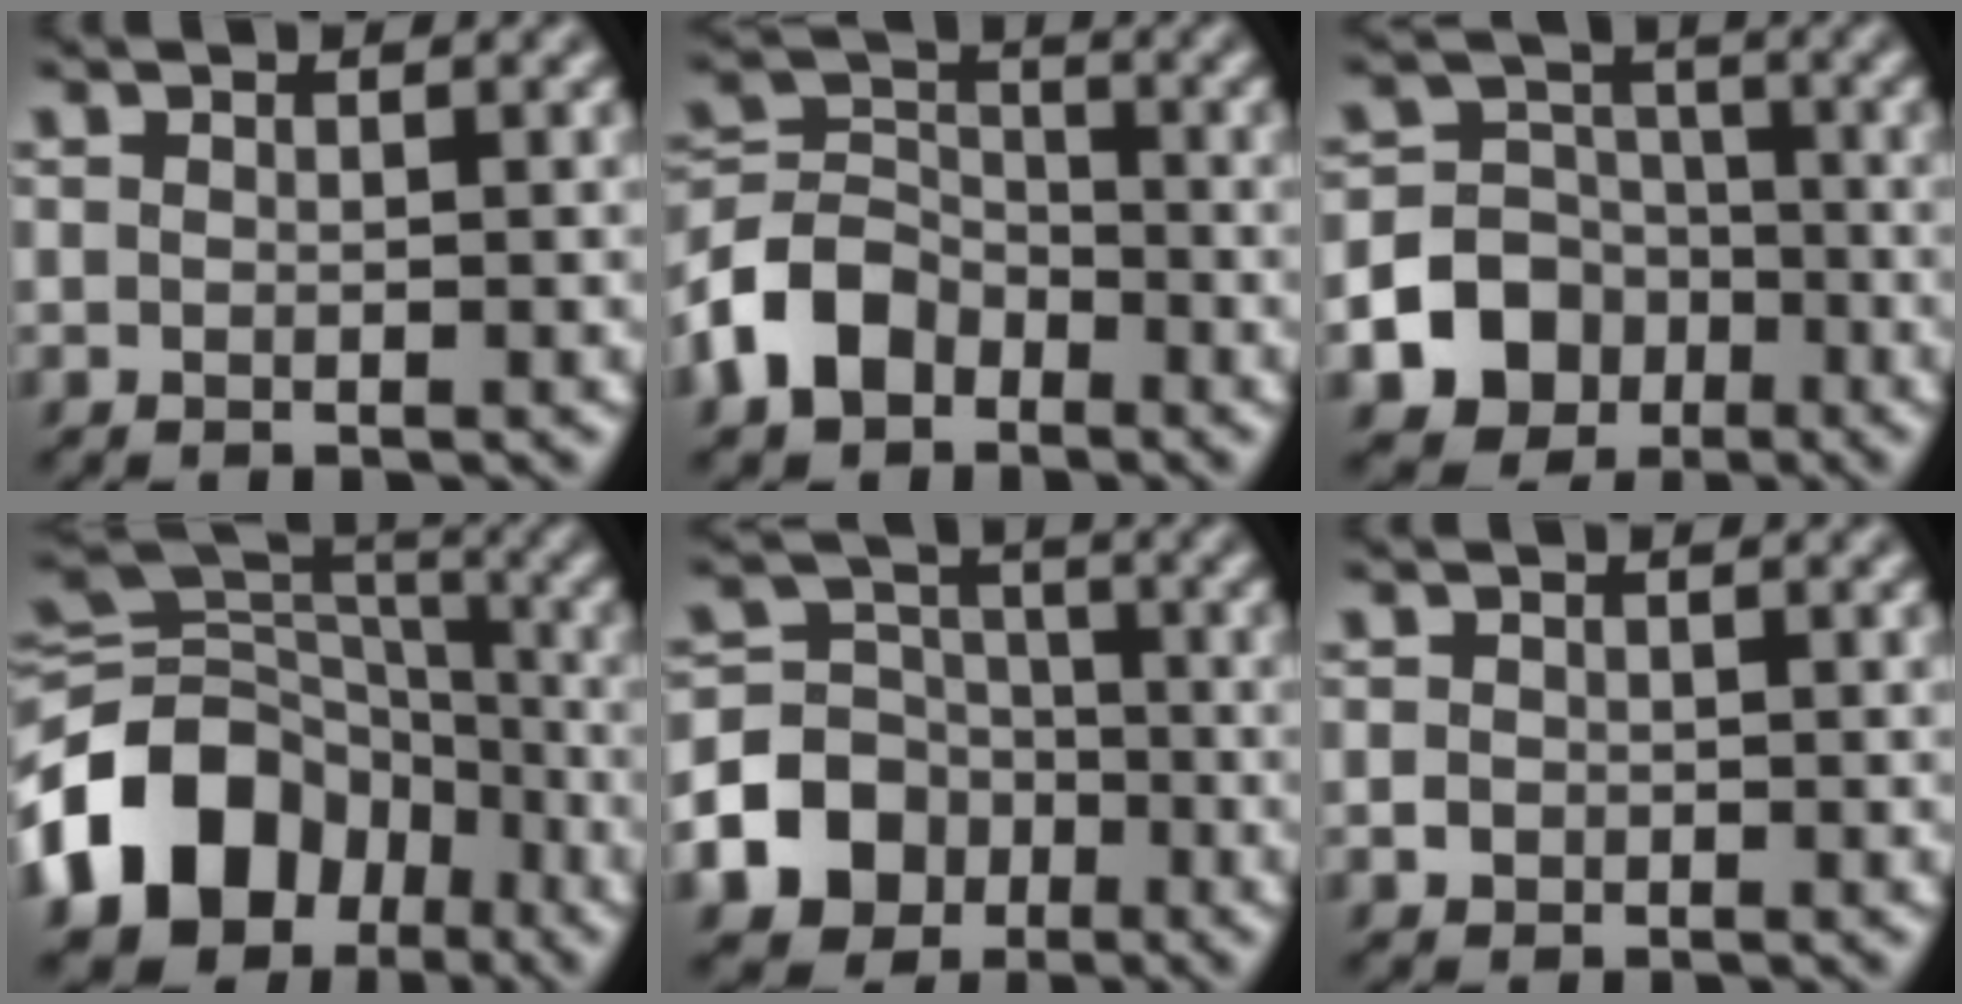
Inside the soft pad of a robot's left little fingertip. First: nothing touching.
{"total": 5.4, "force": [-3.1, 3.8, 2.2], "torque": [-0.045, 0.006, -0.074]}
{"total": 9.1, "force": [-4.1, 7.8, 2.3], "torque": [-0.028, -0.014, -0.096]}
{"total": 12.6, "force": [-5.3, 9.7, 6.0], "torque": [-0.132, 0.008, -0.107]}
{"total": 10.0, "force": [-4.5, 8.5, 2.5], "torque": [-0.046, -0.015, -0.098]}
{"total": 0.9, "force": [-0.4, 0.8, 0.2], "torque": [0.002, -0.003, -0.007]}